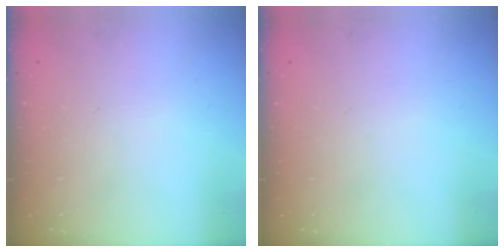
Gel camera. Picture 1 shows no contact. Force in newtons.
{"total": 0.0}